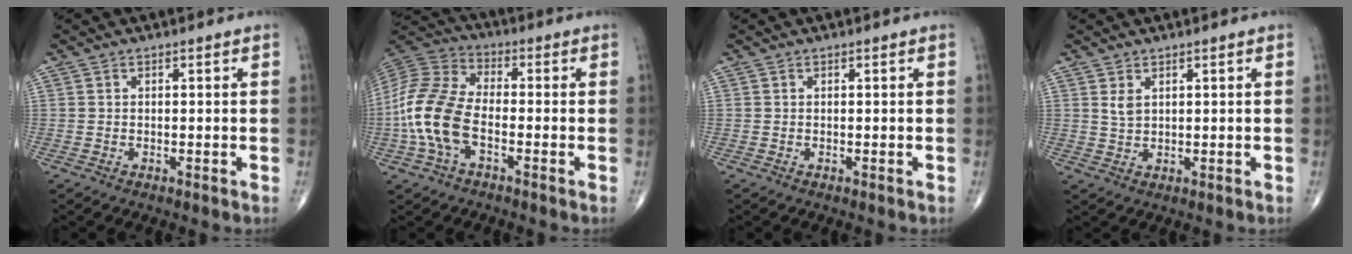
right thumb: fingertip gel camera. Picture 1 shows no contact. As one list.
[{"total": 14.5, "force": [-3.6, 8.0, 11.6], "torque": [-0.255, 0.031, -0.074]}, {"total": 0.0}, {"total": 2.1, "force": [1.0, 1.2, 1.4], "torque": [-0.024, -0.005, 0.026]}]